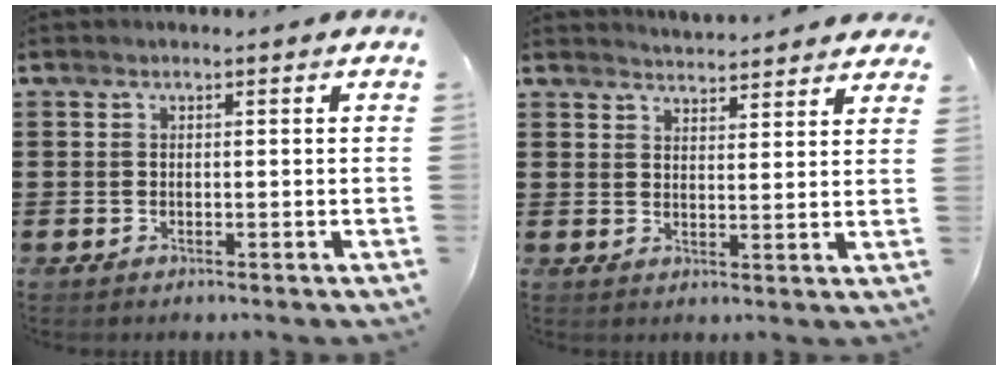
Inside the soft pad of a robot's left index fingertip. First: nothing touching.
{"total": 3.5, "force": [3.5, -0.2, 0.1], "torque": [-0.013, -0.017, 0.063]}